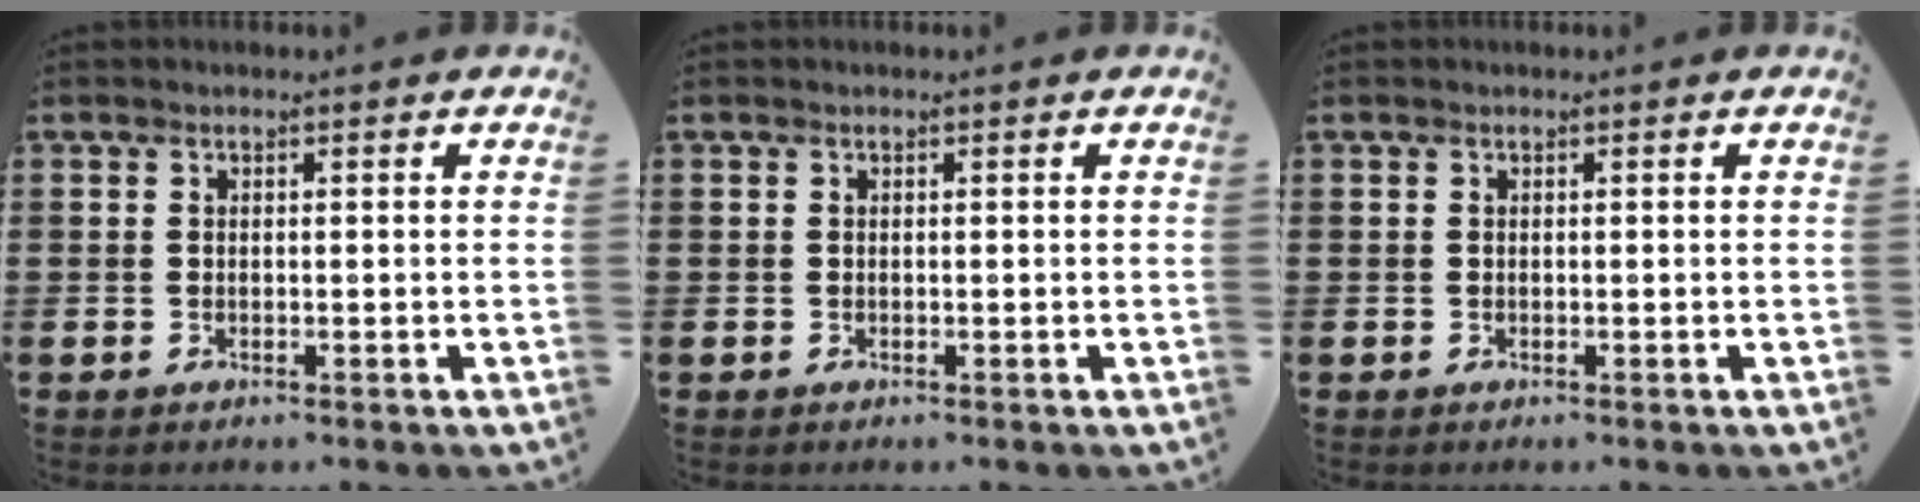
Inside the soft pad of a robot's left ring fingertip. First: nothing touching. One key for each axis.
{"total": 0.0}
{"total": 0.0}